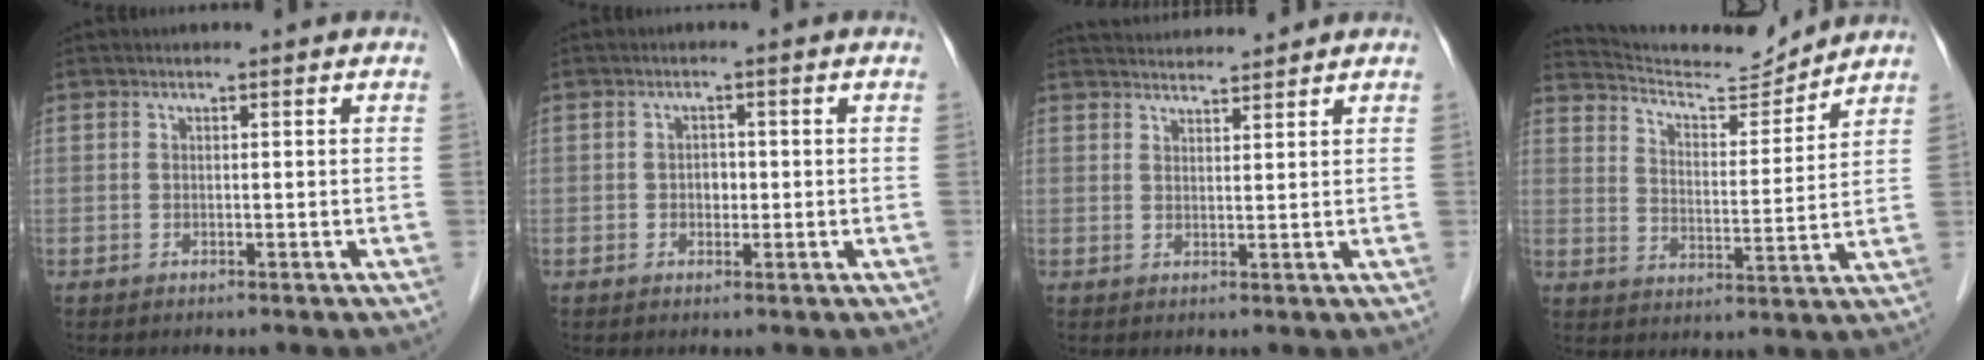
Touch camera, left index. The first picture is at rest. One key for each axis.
{"total": 1.6, "fx": -0.2, "fy": 1.2, "fz": 1.0, "tx": -0.015, "ty": 0.003, "tz": -0.003}
{"total": 6.3, "fx": 6.1, "fy": 0.3, "fz": 1.2, "tx": -0.024, "ty": 0.028, "tz": 0.095}
{"total": 11.3, "fx": 11.2, "fy": 0.2, "fz": 1.7, "tx": -0.038, "ty": -0.001, "tz": 0.184}